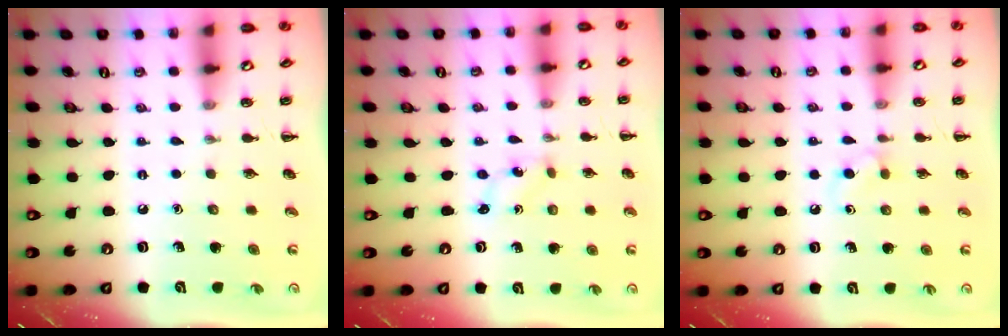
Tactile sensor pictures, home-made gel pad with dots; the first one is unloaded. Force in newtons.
{"total": 0.0}
{"total": 2.9, "press": 2.6, "slide": 1.3}